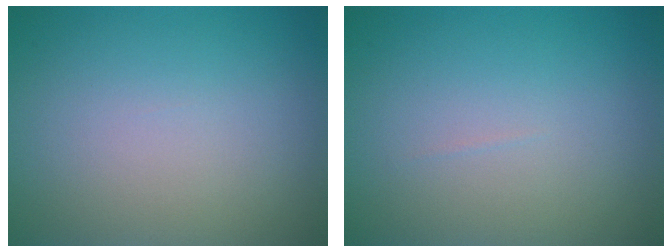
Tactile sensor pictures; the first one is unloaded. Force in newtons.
{"total": 0.0}